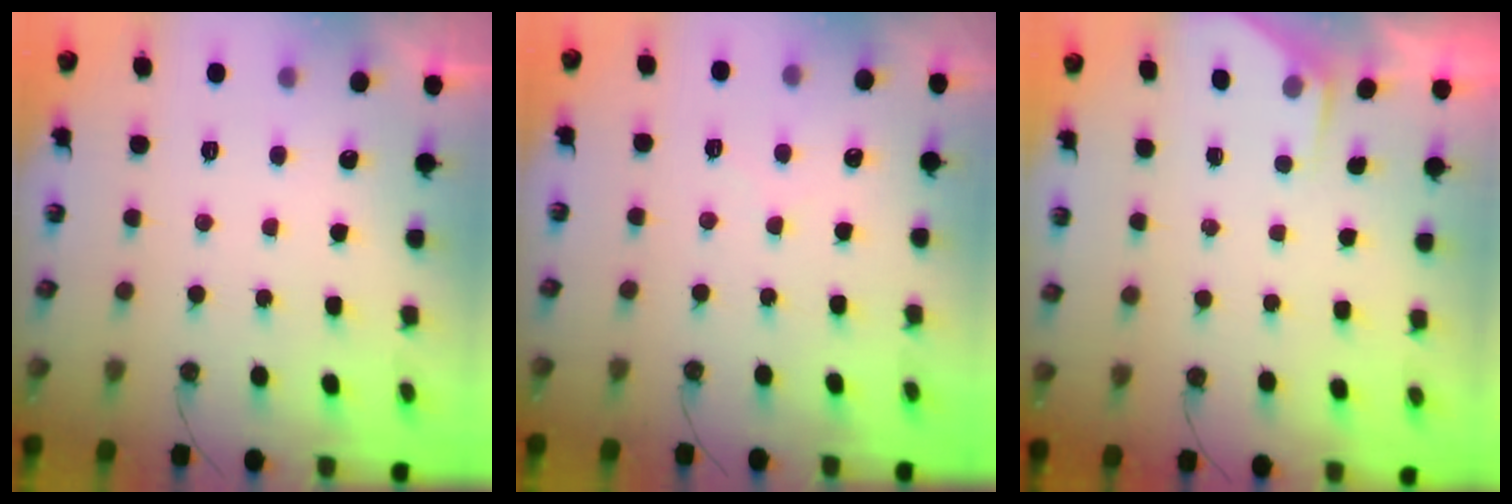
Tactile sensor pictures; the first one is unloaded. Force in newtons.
{"total": 2.8, "press": 2.8, "slide": 0.5}
{"total": 1.6, "press": 1.6, "slide": 0.3}